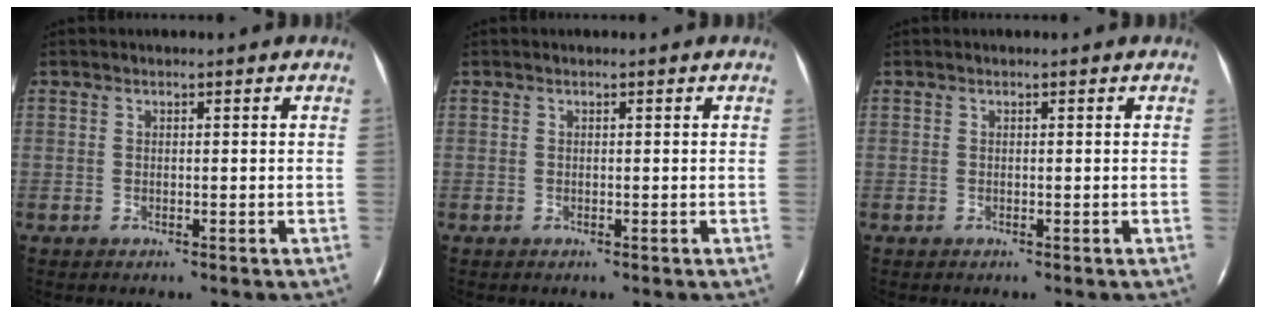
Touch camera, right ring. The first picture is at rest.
{"total": 0.0}
{"total": 0.0}